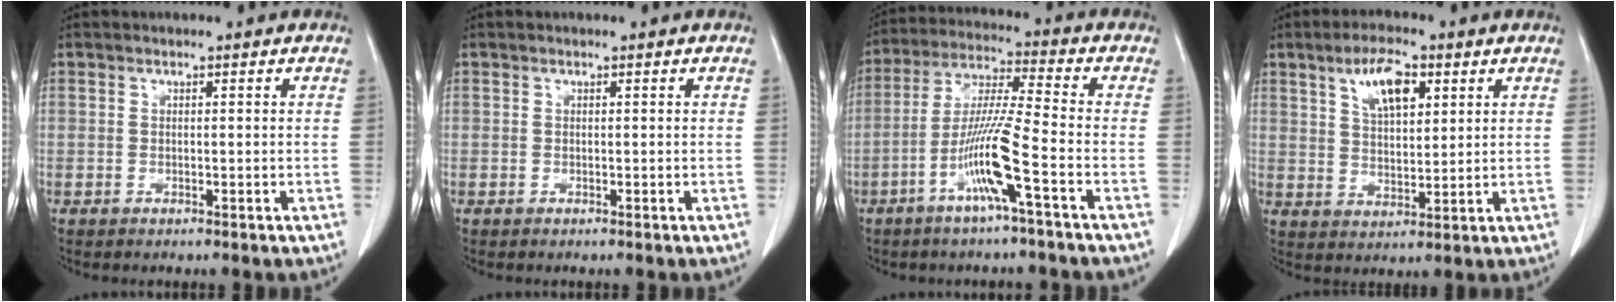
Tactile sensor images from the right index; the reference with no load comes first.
{"total": 0.0}
{"total": 10.6, "force": [-4.4, -0.8, 9.6], "torque": [-0.192, -0.002, -0.089]}
{"total": 7.9, "force": [3.8, 2.9, 6.3], "torque": [-0.115, 0.007, 0.070]}